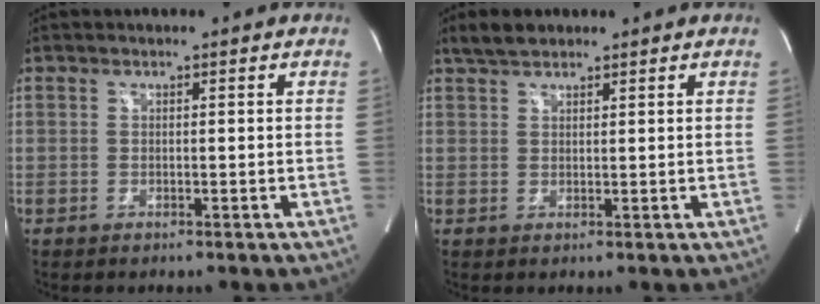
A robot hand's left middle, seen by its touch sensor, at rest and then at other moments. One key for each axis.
{"total": 3.0, "fx": 2.5, "fy": 1.1, "fz": 1.3, "tx": -0.032, "ty": 0.013, "tz": 0.048}